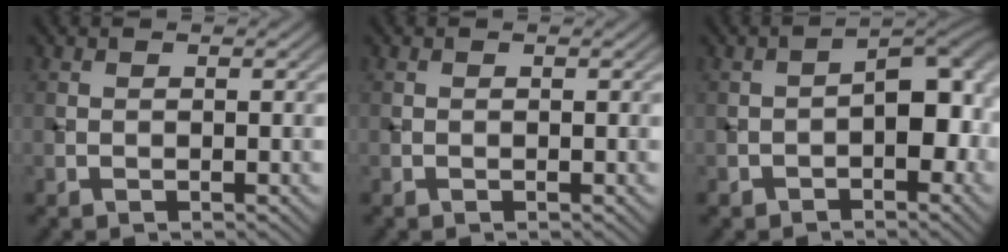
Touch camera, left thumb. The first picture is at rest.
{"total": 0.0}
{"total": 7.6, "force": [-2.1, 4.3, 6.0], "torque": [-0.069, 0.008, -0.038]}